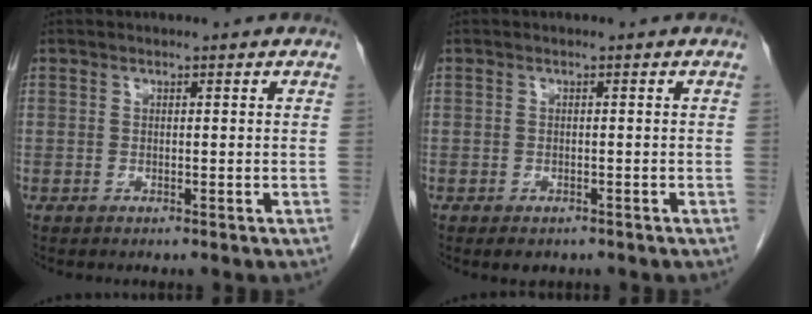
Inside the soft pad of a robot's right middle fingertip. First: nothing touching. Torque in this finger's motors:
{"motor_torque": [0.04, 0.00, 0.00, 0.00]}